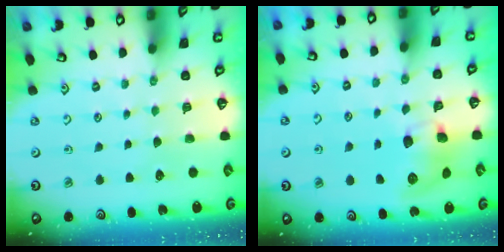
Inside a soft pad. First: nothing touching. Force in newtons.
{"total": 8.8, "press": 8.7, "slide": 1.1}